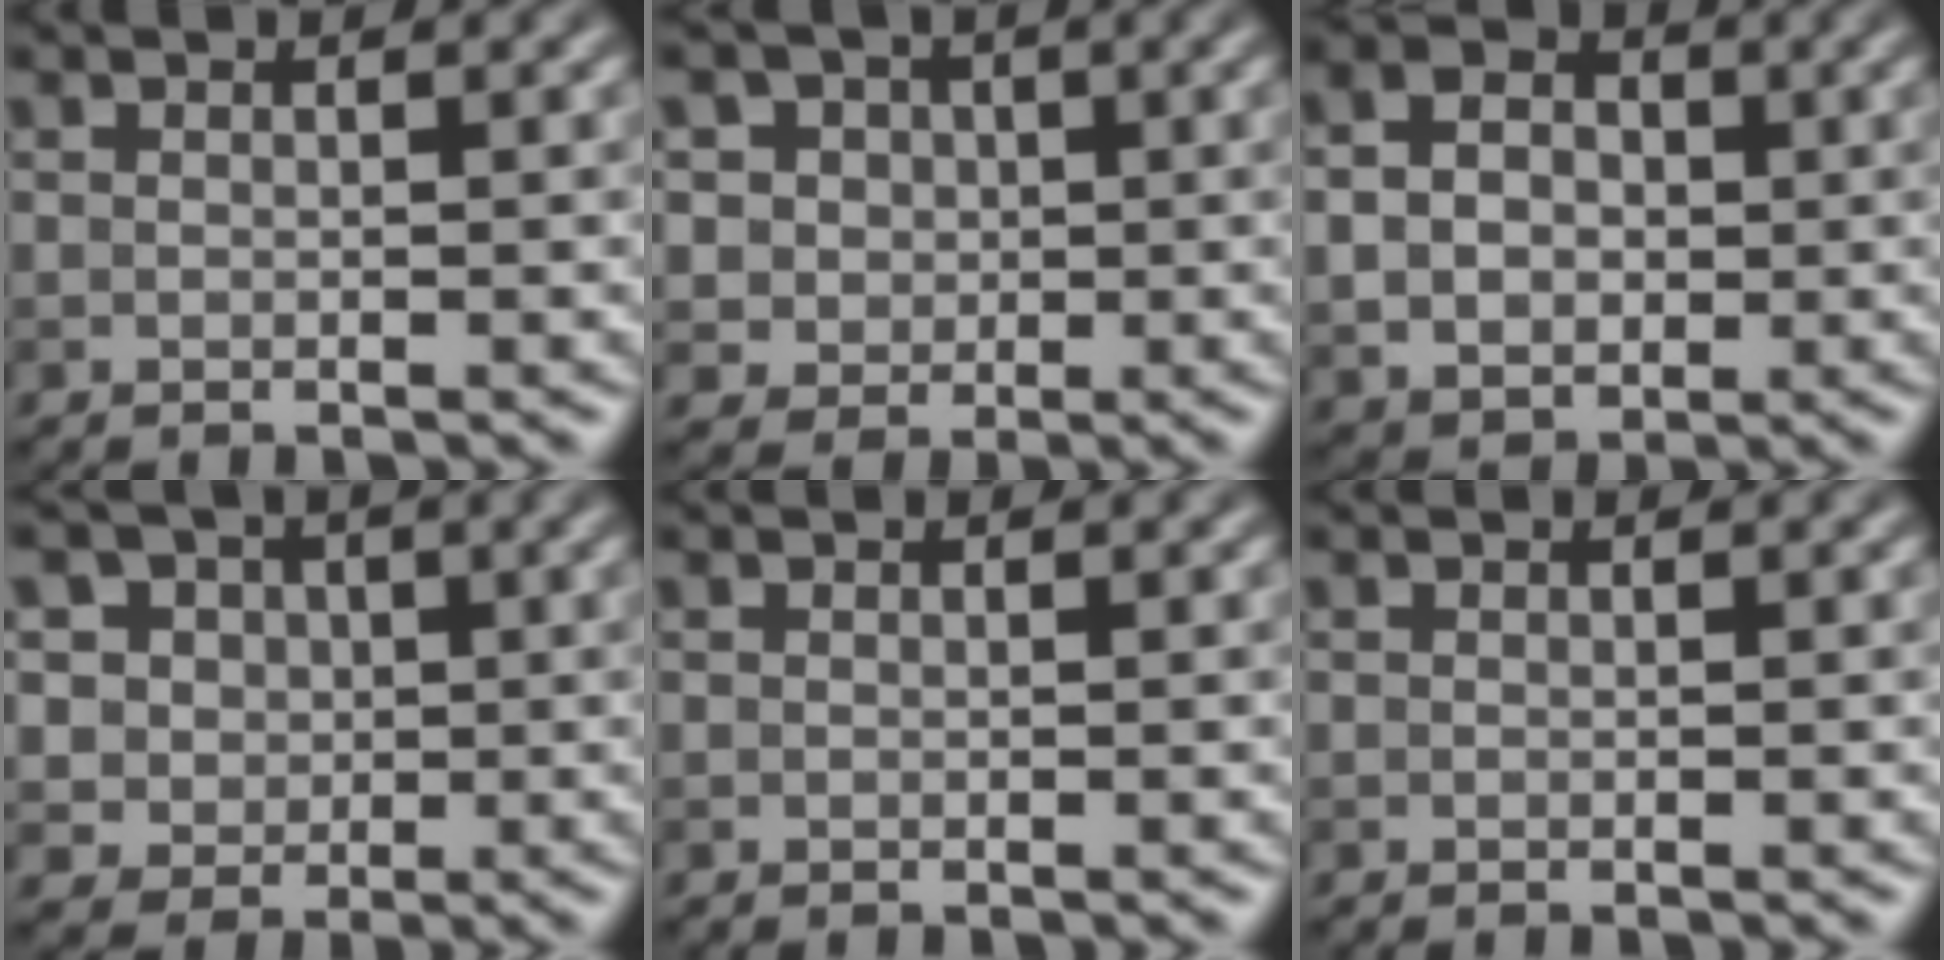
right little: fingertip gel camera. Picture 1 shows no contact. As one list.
[{"total": 6.6, "force": [2.7, 5.5, 2.5], "torque": [-0.038, 0.017, 0.028]}, {"total": 5.2, "force": [0.3, 4.1, 3.2], "torque": [-0.071, 0.004, -0.002]}, {"total": 7.3, "force": [3.0, 6.1, 2.8], "torque": [-0.048, 0.016, 0.027]}, {"total": 0.0}, {"total": 0.0}]